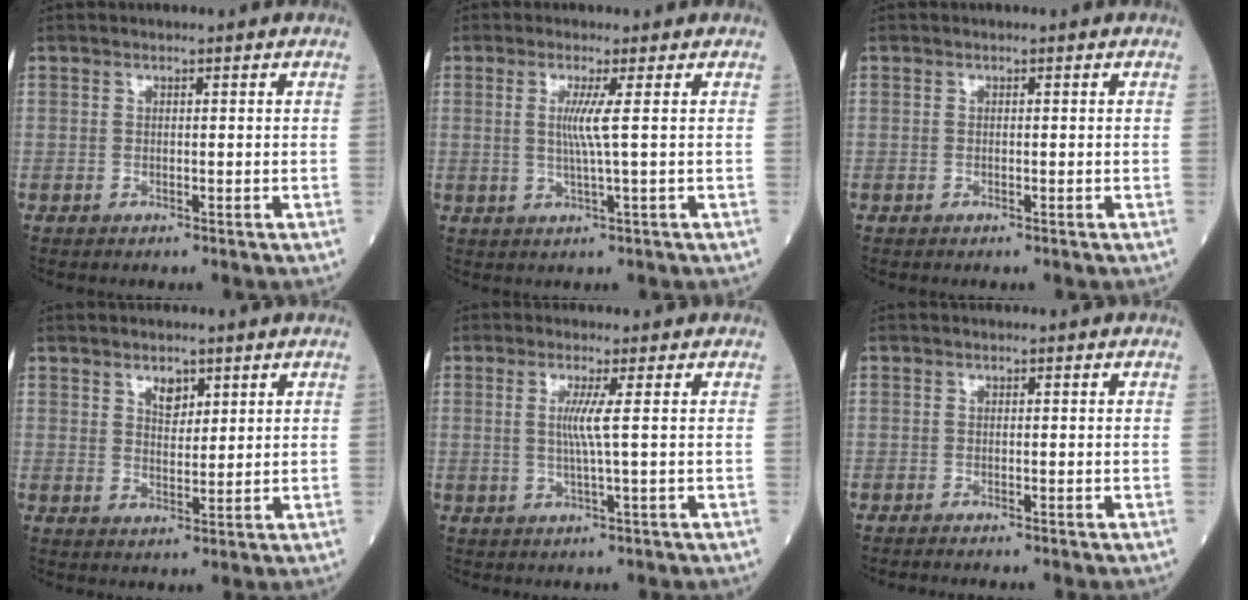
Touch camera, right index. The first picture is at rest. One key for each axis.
{"total": 3.5, "fx": 0.5, "fy": -1.1, "fz": 3.3, "tx": -0.069, "ty": -0.005, "tz": 0.008}
{"total": 0.0}
{"total": 3.1, "fx": 1.9, "fy": 1.7, "fz": 1.8, "tx": -0.029, "ty": -0.001, "tz": 0.034}
{"total": 3.2, "fx": 0.4, "fy": -1.0, "fz": 3.1, "tx": -0.063, "ty": -0.004, "tz": 0.007}
{"total": 1.4, "fx": -1.2, "fy": -0.1, "fz": 0.6, "tx": -0.010, "ty": 0.000, "tz": -0.015}